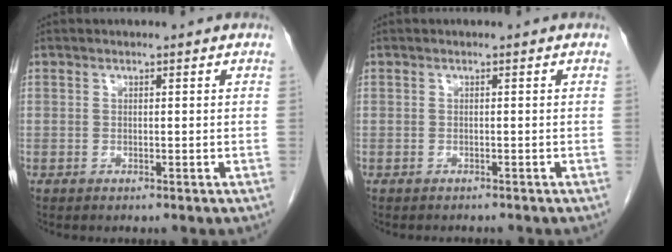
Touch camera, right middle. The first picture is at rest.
{"total": 1.6, "force": [-1.6, 0.3, 0.4], "torque": [-0.013, -0.006, -0.017]}